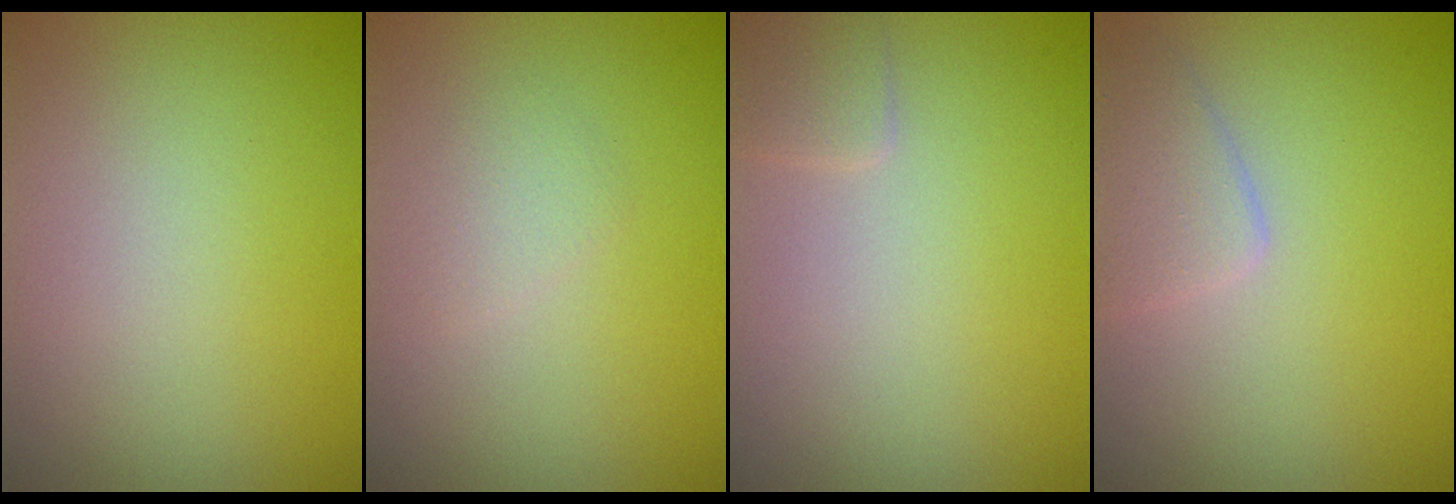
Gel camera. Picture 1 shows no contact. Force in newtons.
{"total": 1.1, "press": 1.1, "slide": 0.0}
{"total": 1.1, "press": 1.1, "slide": 0.1}
{"total": 2.2, "press": 2.2, "slide": 0.1}